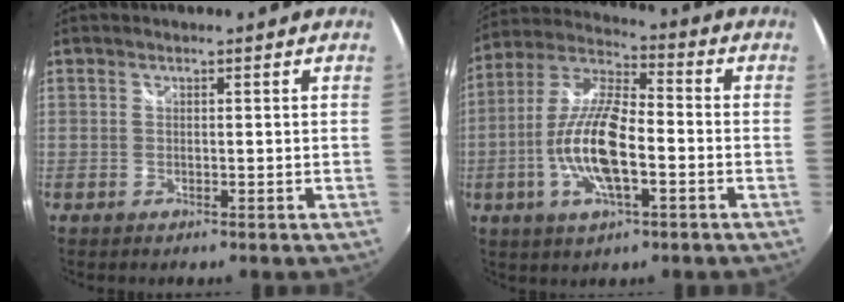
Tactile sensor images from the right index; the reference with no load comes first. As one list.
[{"total": 14.1, "force": [-3.8, 4.6, 12.7], "torque": [-0.263, -0.001, -0.076]}]